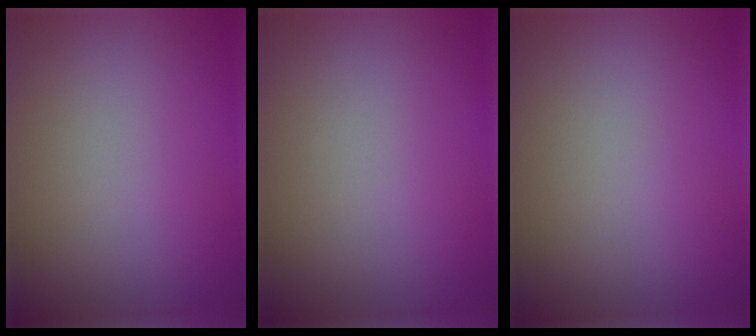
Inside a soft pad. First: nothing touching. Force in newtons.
{"total": 0.0}
{"total": 0.0}